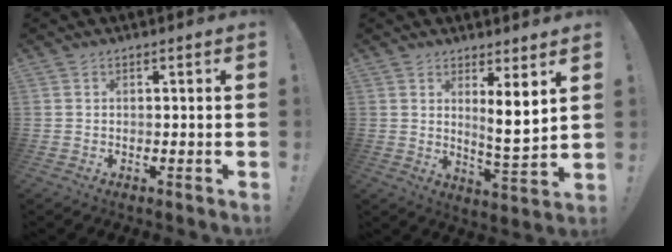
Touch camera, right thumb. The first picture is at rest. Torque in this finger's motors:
{"motor_torque": [0.19, 0.24, 0.73, 0.28, 0.04]}